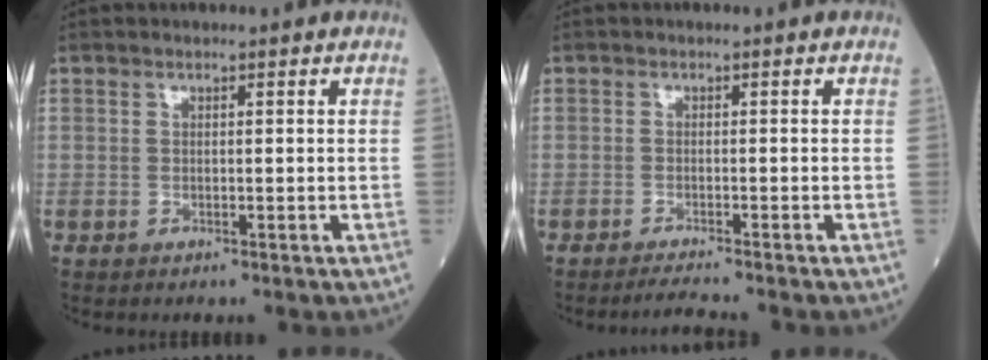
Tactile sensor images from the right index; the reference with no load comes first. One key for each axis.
{"total": 2.7, "fx": -2.5, "fy": -0.8, "fz": 0.5, "tx": -0.016, "ty": -0.014, "tz": -0.045}